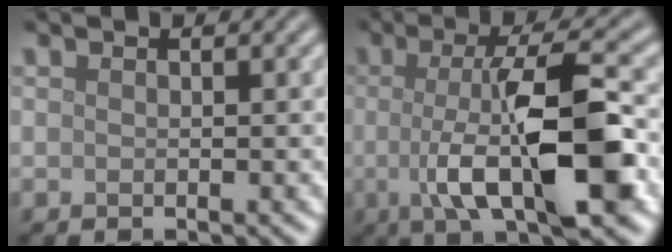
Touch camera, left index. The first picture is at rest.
{"total": 10.0, "force": [-1.0, 2.6, 9.5], "torque": [-0.155, -0.001, -0.018]}